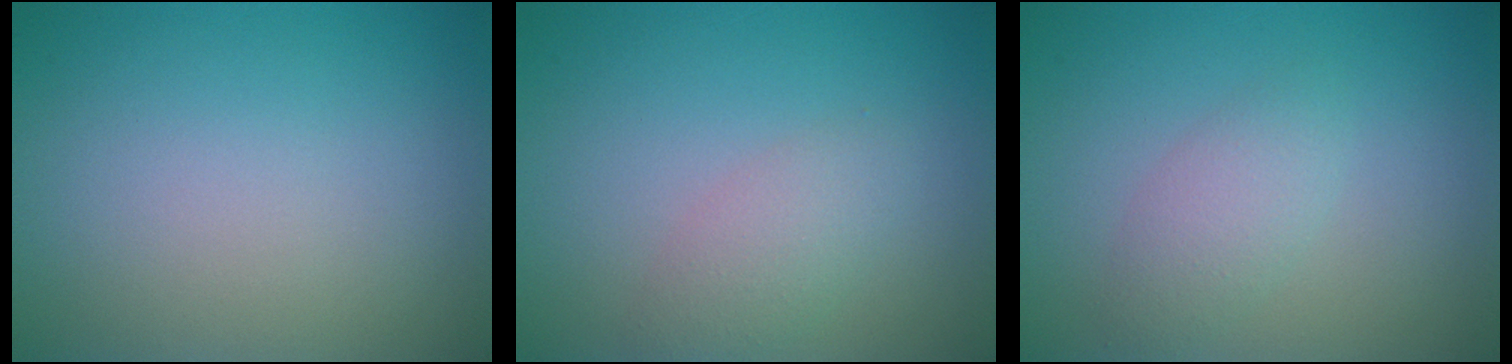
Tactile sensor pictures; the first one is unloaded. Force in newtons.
{"total": 2.3, "press": 2.3, "slide": 0.0}
{"total": 2.1, "press": 2.1, "slide": 0.1}